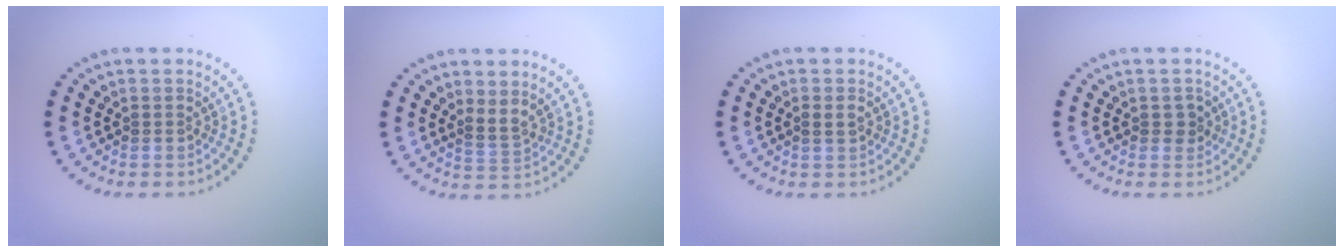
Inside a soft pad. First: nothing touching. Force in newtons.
{"total": 1.6, "press": 1.0, "slide": 1.2}
{"total": 0.9, "press": 0.9, "slide": 0.1}
{"total": 1.3, "press": 1.2, "slide": 0.5}